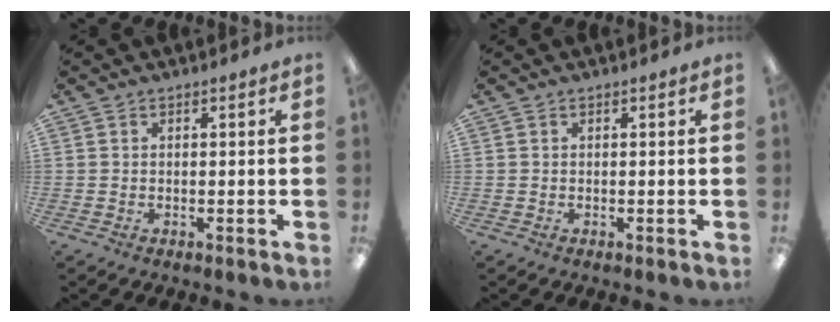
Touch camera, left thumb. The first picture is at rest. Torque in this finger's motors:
{"motor_torque": [-0.03, 0.03, 0.00, 0.00, 0.00]}